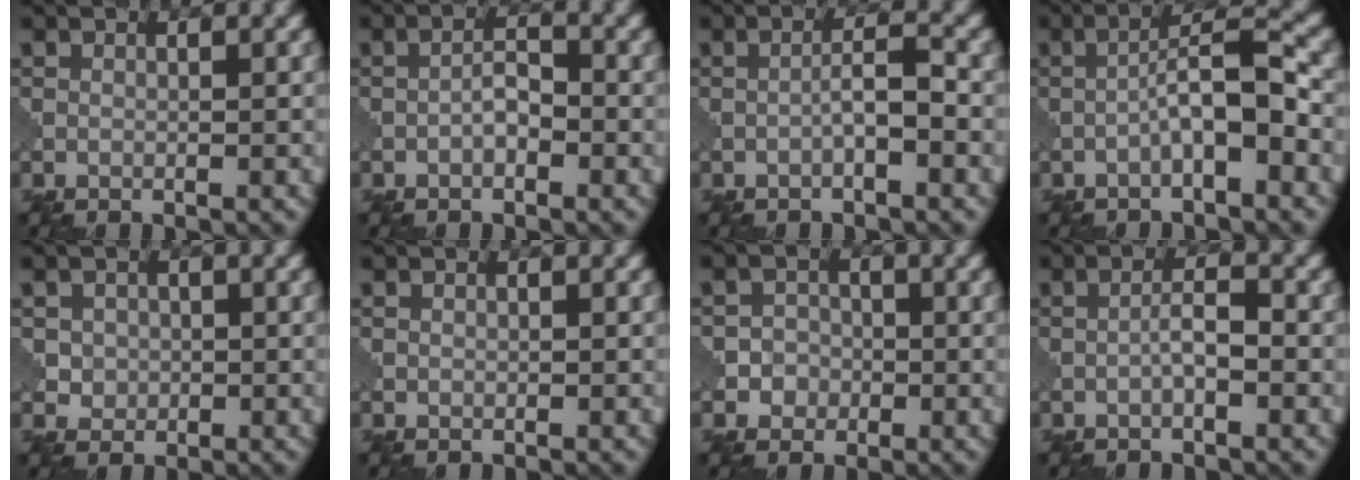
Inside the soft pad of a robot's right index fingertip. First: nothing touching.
{"total": 1.9, "force": [-0.8, 0.8, 1.6], "torque": [-0.029, 0.007, -0.019]}
{"total": 2.2, "force": [-0.9, 0.3, 2.1], "torque": [-0.037, 0.010, -0.019]}
{"total": 4.9, "force": [-1.6, 1.0, 4.6], "torque": [-0.079, 0.019, -0.035]}
{"total": 2.5, "force": [0.4, 2.3, 0.8], "torque": [-0.010, -0.001, 0.014]}
{"total": 0.0}
{"total": 2.6, "force": [-0.9, 2.4, 0.4], "torque": [0.019, 0.006, -0.026]}
{"total": 2.1, "force": [-0.7, 0.4, 1.9], "torque": [-0.036, 0.007, -0.017]}